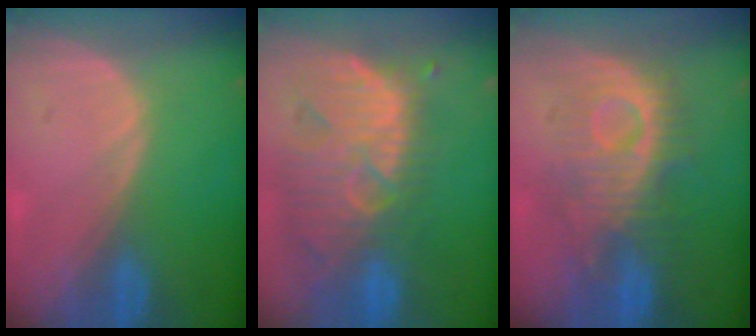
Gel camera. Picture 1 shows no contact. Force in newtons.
{"total": 12.4, "press": 11.0, "slide": 5.7}
{"total": 9.1, "press": 9.1, "slide": 0.3}